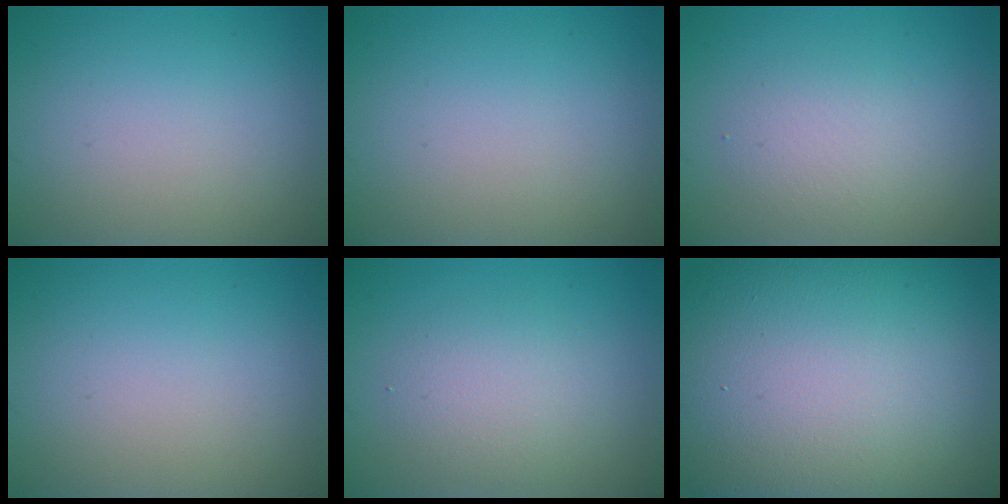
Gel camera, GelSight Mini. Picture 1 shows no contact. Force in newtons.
{"total": 0.0}
{"total": 2.3, "press": 2.3, "slide": 0.1}
{"total": 0.0}
{"total": 2.7, "press": 2.7, "slide": 0.2}
{"total": 21.1, "press": 21.1, "slide": 1.0}